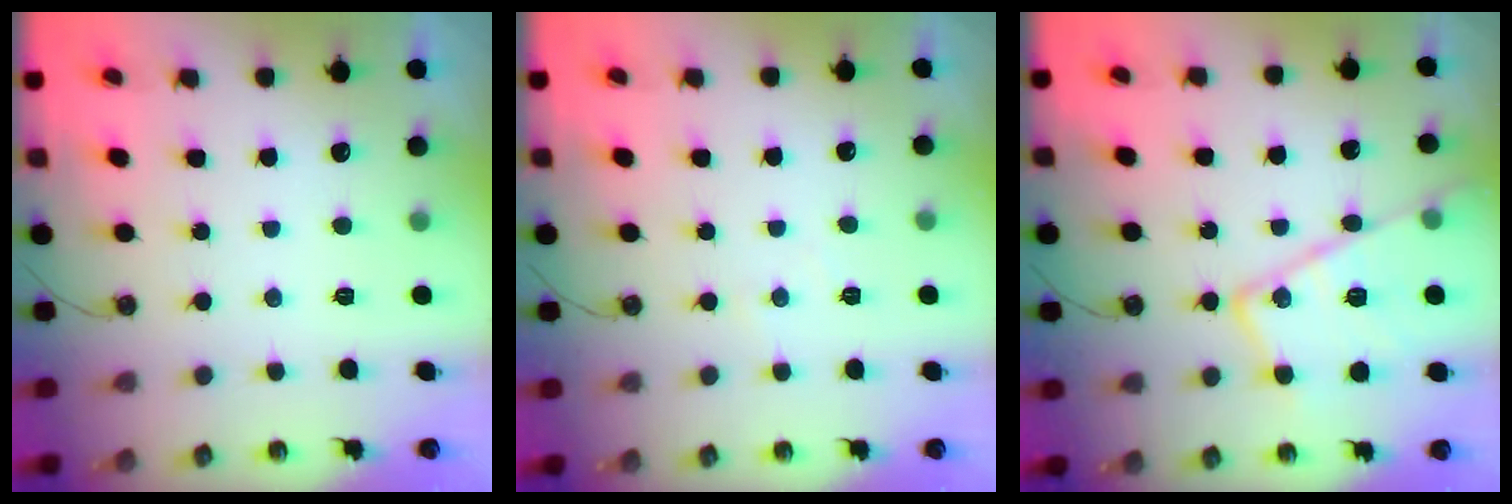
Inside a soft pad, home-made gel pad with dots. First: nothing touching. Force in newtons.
{"total": 2.6, "press": 2.5, "slide": 0.5}
{"total": 19.8, "press": 19.7, "slide": 1.8}